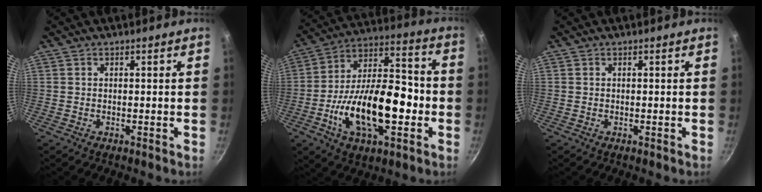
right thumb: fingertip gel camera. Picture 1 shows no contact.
{"total": 22.0, "force": [-5.7, 11.1, 18.1], "torque": [-0.280, 0.045, -0.095]}
{"total": 0.0}